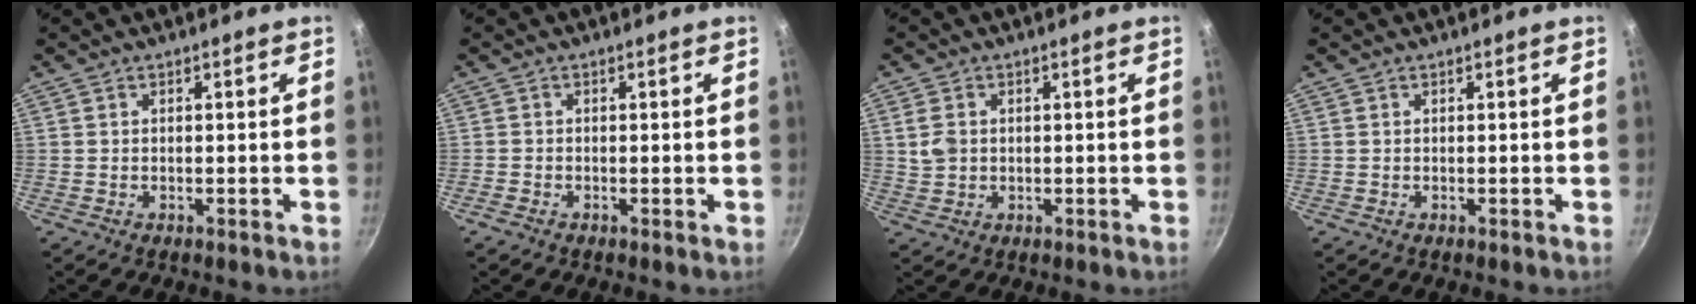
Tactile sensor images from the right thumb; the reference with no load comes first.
{"total": 1.0, "force": [-0.7, 0.6, 0.4], "torque": [-0.010, 0.002, -0.016]}
{"total": 3.8, "force": [0.6, 3.0, 2.3], "torque": [-0.039, 0.001, 0.012]}
{"total": 0.0}